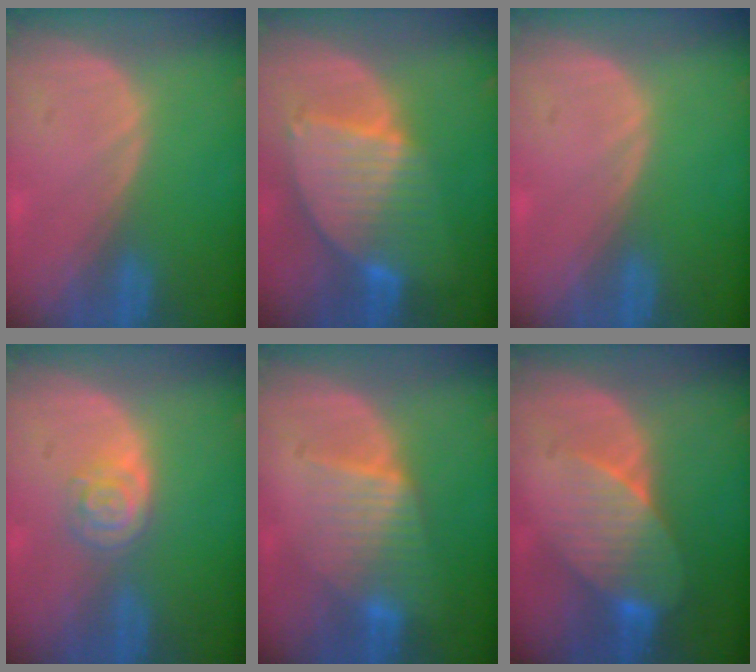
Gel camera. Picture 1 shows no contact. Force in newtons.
{"total": 8.7, "press": 7.6, "slide": 4.2}
{"total": 0.0}
{"total": 4.1, "press": 3.8, "slide": 1.5}
{"total": 6.5, "press": 6.4, "slide": 1.0}
{"total": 8.2, "press": 7.3, "slide": 3.6}